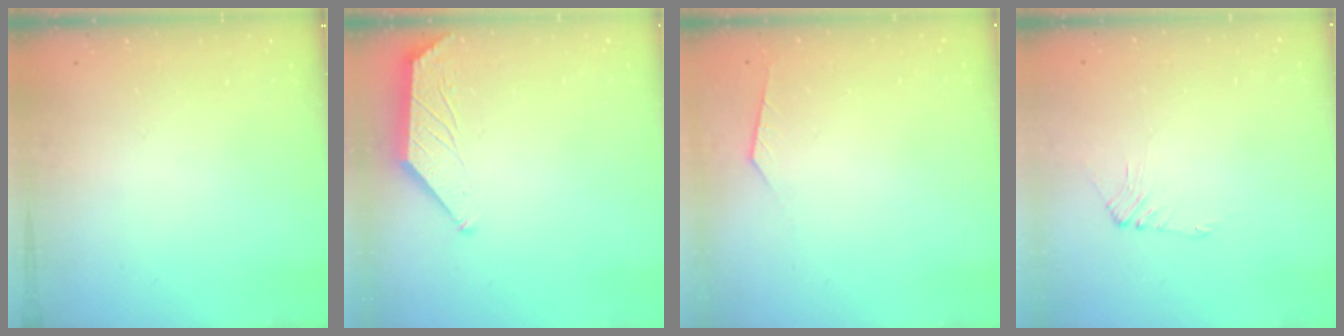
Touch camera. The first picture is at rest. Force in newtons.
{"total": 0.0}
{"total": 2.4, "press": 2.4, "slide": 0.4}
{"total": 3.0, "press": 2.9, "slide": 0.5}